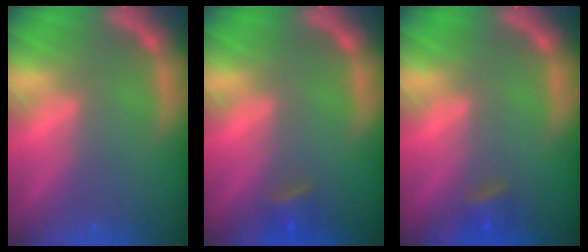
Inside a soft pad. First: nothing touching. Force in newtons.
{"total": 1.9}
{"total": 1.9}